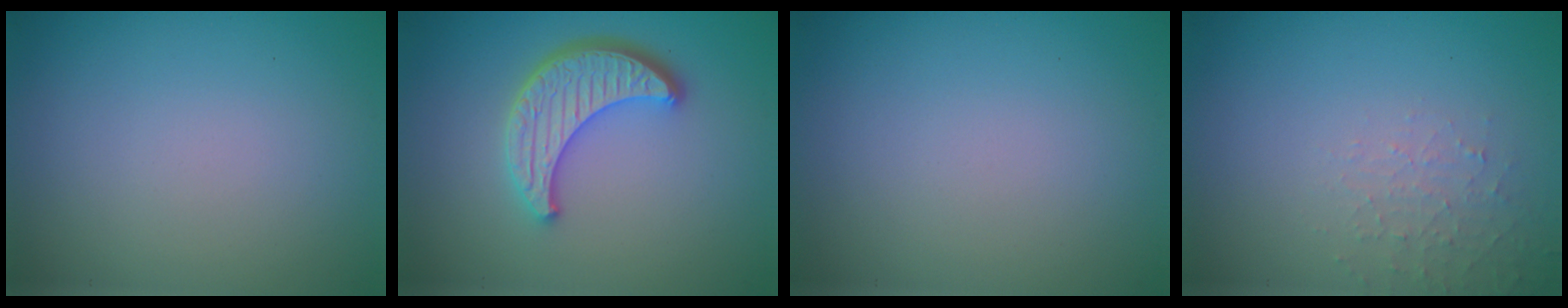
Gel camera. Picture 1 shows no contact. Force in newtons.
{"total": 4.6, "press": 3.9, "slide": 2.5}
{"total": 0.0}
{"total": 1.8, "press": 1.8, "slide": 0.4}